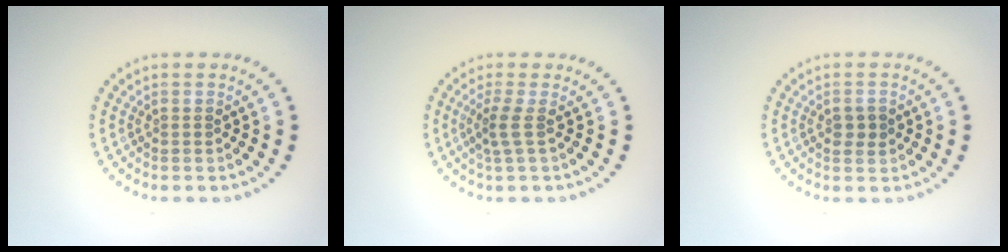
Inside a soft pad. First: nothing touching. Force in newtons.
{"total": 1.7, "press": 1.2, "slide": 1.3}
{"total": 1.6, "press": 1.6, "slide": 0.1}